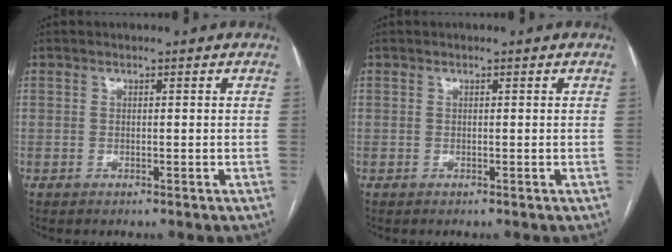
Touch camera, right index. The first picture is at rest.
{"total": 0.0}